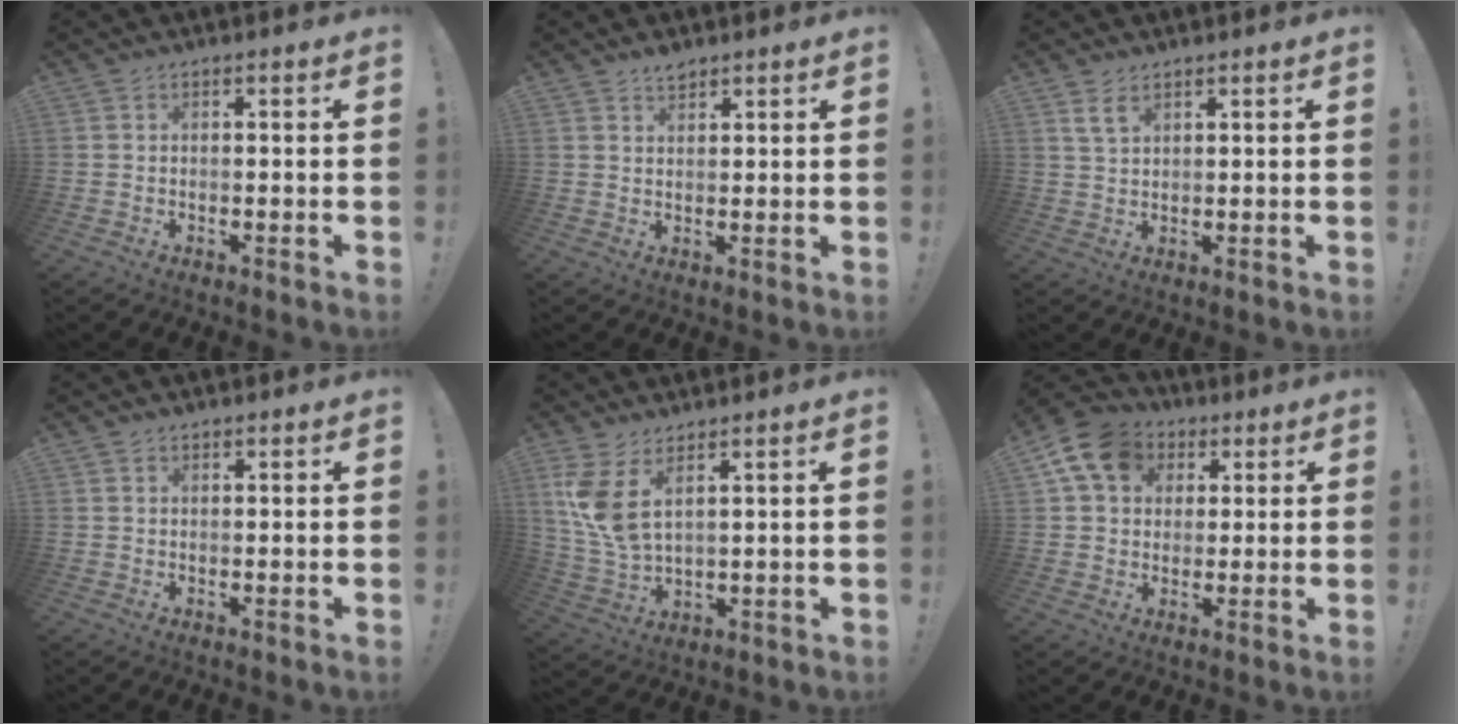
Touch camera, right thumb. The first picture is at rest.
{"total": 2.9, "force": [2.6, 1.2, 0.8], "torque": [-0.003, -0.017, 0.045]}
{"total": 4.3, "force": [2.7, 2.2, 2.5], "torque": [-0.037, -0.011, 0.050]}
{"total": 0.7, "force": [0.6, 0.4, 0.2], "torque": [0.001, -0.003, 0.011]}
{"total": 9.2, "force": [4.8, 3.6, 7.0], "torque": [-0.151, -0.035, 0.092]}
{"total": 13.0, "force": [4.6, 10.3, 6.4], "torque": [-0.094, -0.011, 0.095]}